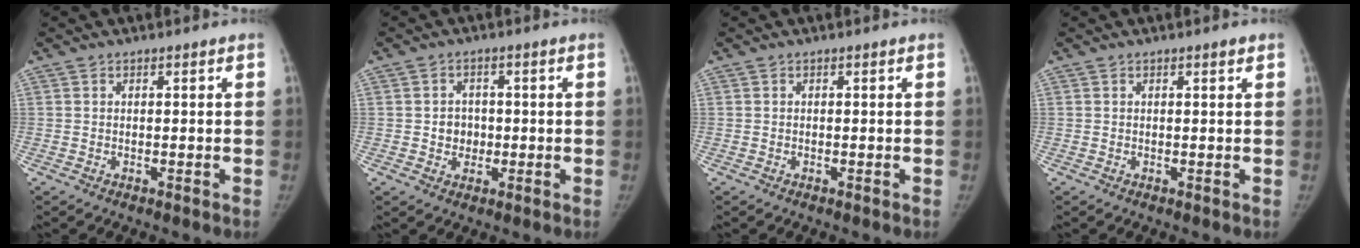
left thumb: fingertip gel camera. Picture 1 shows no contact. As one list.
[{"total": 3.7, "force": [-0.4, 3.3, 1.5], "torque": [0.003, 0.007, -0.007]}, {"total": 0.0}, {"total": 0.7, "force": [0.4, 0.1, 0.5], "torque": [-0.006, -0.001, 0.007]}]